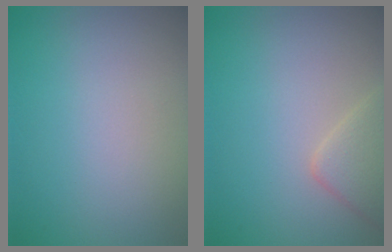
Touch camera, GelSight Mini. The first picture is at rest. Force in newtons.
{"total": 2.6, "press": 2.6, "slide": 0.1}